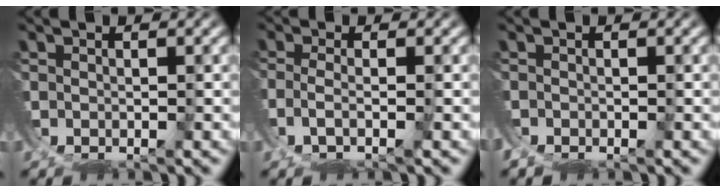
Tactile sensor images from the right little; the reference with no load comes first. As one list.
[{"total": 2.4, "force": [-0.8, 1.2, 1.9], "torque": [-0.049, -0.015, -0.011]}, {"total": 1.7, "force": [-0.9, 1.4, 0.3], "torque": [-0.012, -0.002, -0.020]}]